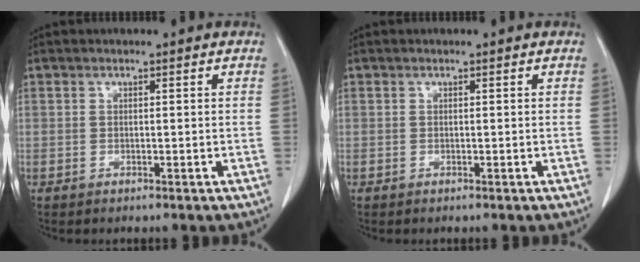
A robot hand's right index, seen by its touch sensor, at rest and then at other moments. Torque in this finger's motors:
{"motor_torque": [-0.02, 0.02, 0.00, 0.00]}